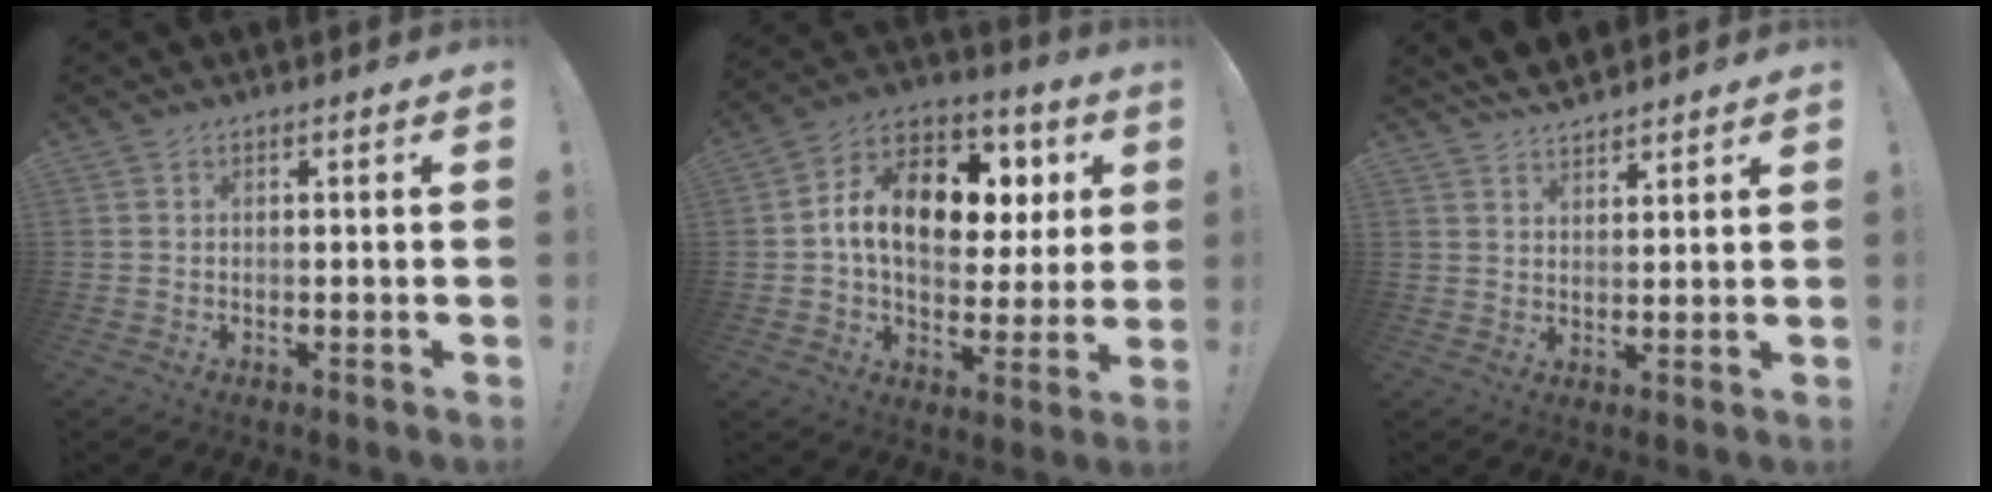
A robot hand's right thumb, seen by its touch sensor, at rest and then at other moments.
{"total": 16.9, "force": [3.5, 11.0, 12.3], "torque": [-0.174, -0.007, 0.063]}
{"total": 5.4, "force": [5.1, 1.4, 1.3], "torque": [-0.030, -0.029, 0.095]}